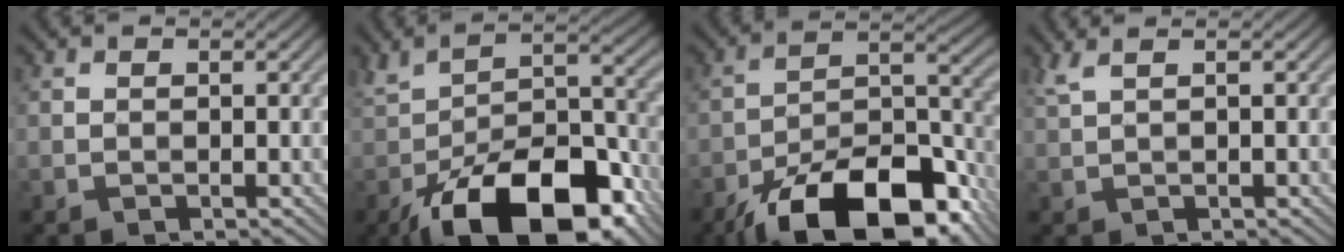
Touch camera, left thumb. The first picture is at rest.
{"total": 16.9, "force": [-9.3, 7.5, 12.0], "torque": [-0.199, -0.021, -0.160]}
{"total": 17.6, "force": [-12.3, 6.7, 10.6], "torque": [-0.183, -0.010, -0.199]}
{"total": 2.1, "force": [1.2, 0.5, 1.7], "torque": [-0.036, 0.009, 0.024]}